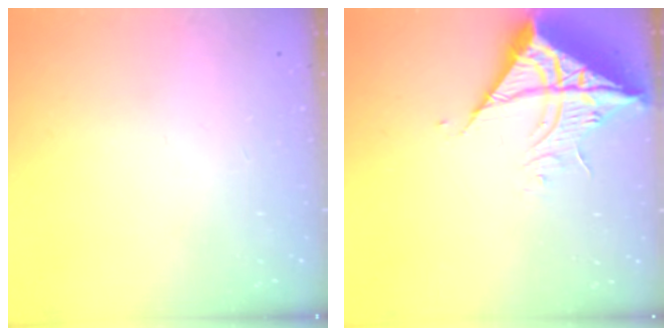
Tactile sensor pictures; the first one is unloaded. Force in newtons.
{"total": 11.2, "press": 11.1, "slide": 1.4}